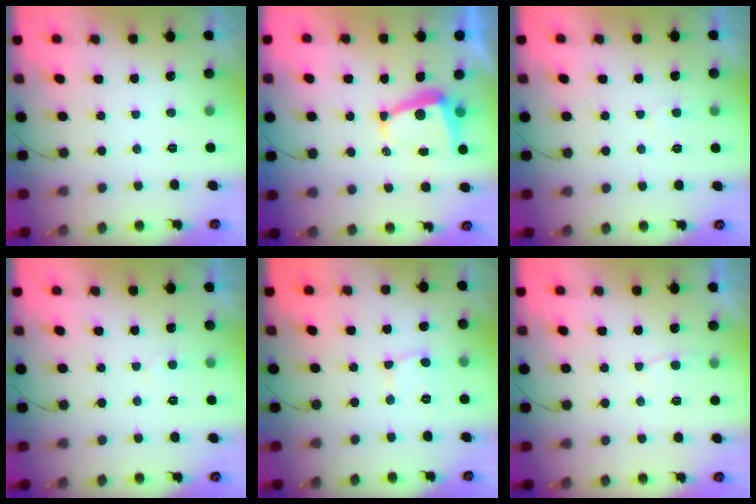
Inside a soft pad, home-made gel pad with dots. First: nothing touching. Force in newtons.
{"total": 6.0, "press": 5.9, "slide": 0.6}
{"total": 2.6, "press": 2.6, "slide": 0.4}
{"total": 2.6, "press": 2.6, "slide": 0.4}
{"total": 2.4, "press": 2.4, "slide": 0.1}
{"total": 3.7, "press": 3.7, "slide": 0.4}